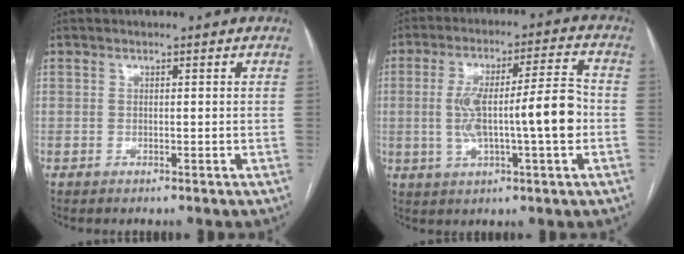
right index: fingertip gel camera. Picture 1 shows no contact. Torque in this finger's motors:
{"motor_torque": [0.50, -0.03, 0.55, 0.13]}